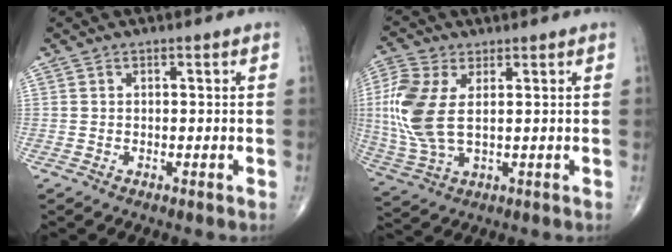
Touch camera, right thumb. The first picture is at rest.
{"total": 12.1, "force": [1.8, 6.2, 10.2], "torque": [-0.255, 0.000, 0.043]}